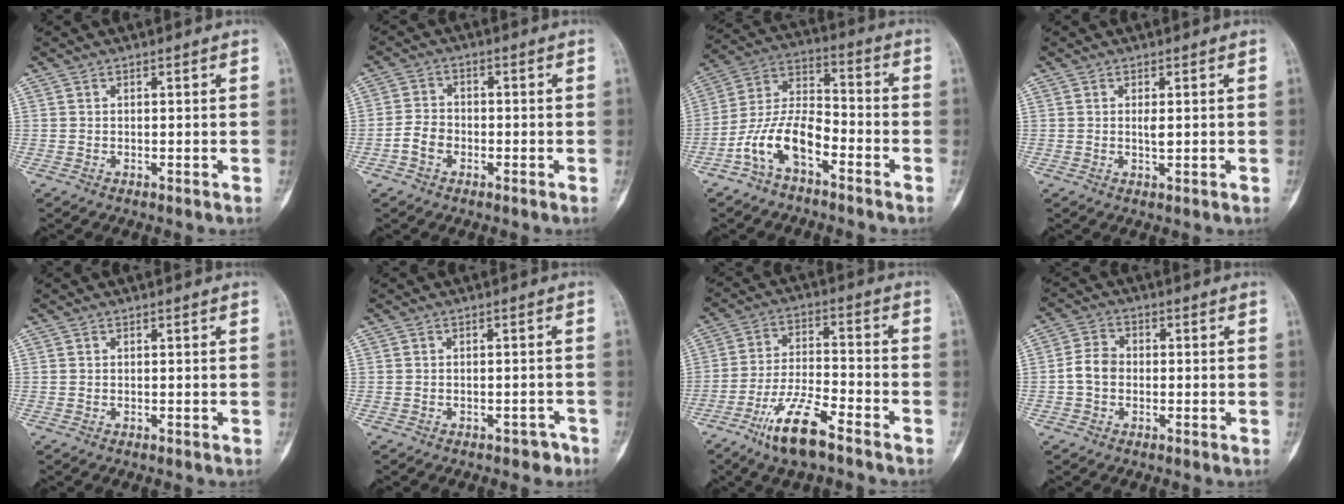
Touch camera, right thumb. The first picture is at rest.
{"total": 4.1, "force": [-1.7, 3.0, 2.2], "torque": [-0.034, 0.016, -0.037]}
{"total": 11.7, "force": [-5.9, 5.6, 8.4], "torque": [-0.161, 0.062, -0.118]}
{"total": 1.6, "force": [0.2, 0.4, 1.5], "torque": [-0.029, -0.002, 0.006]}
{"total": 0.0}
{"total": 2.8, "force": [-2.0, 1.6, 0.9], "torque": [-0.004, 0.020, -0.021]}
{"total": 11.4, "force": [-7.5, 2.9, 8.1], "torque": [-0.160, 0.037, -0.141]}
{"total": 4.7, "force": [-0.7, 3.6, 2.8], "torque": [-0.047, 0.015, -0.022]}